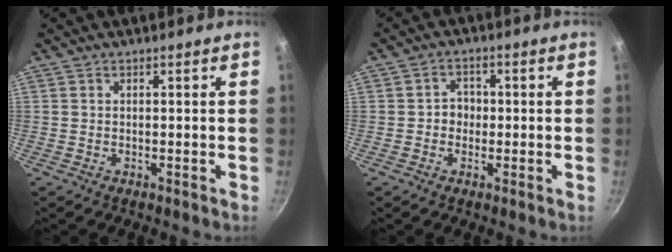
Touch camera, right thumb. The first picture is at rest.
{"total": 3.3, "force": [-0.3, 2.9, 1.6], "torque": [-0.002, 0.010, -0.013]}